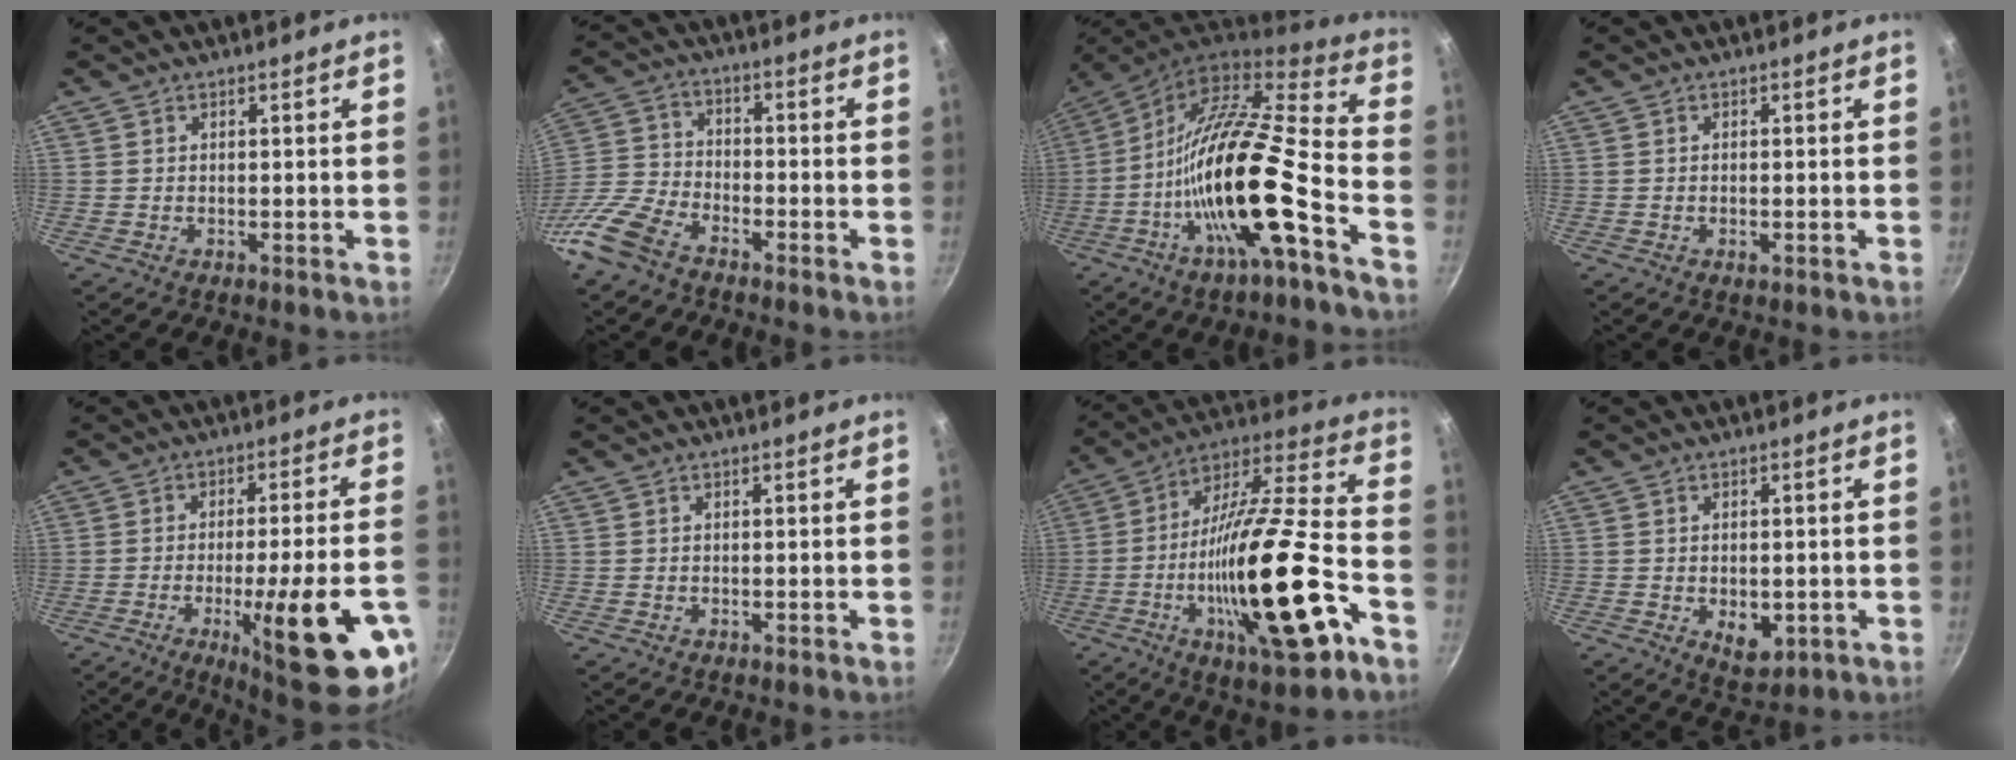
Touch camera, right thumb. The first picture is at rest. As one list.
[{"total": 11.0, "force": [-7.6, 5.2, 5.9], "torque": [-0.126, 0.043, -0.174]}, {"total": 22.1, "force": [-8.5, 5.5, 19.7], "torque": [-0.328, 0.041, -0.167]}, {"total": 0.9, "force": [-0.3, 0.4, 0.8], "torque": [-0.013, 0.001, -0.006]}, {"total": 21.6, "force": [-7.5, 4.4, 19.8], "torque": [-0.250, 0.014, -0.098]}, {"total": 0.0}, {"total": 27.1, "force": [-9.8, 7.4, 24.2], "torque": [-0.385, 0.027, -0.164]}, {"total": 6.0, "force": [-1.2, 3.8, 4.6], "torque": [-0.052, -0.008, -0.008]}]